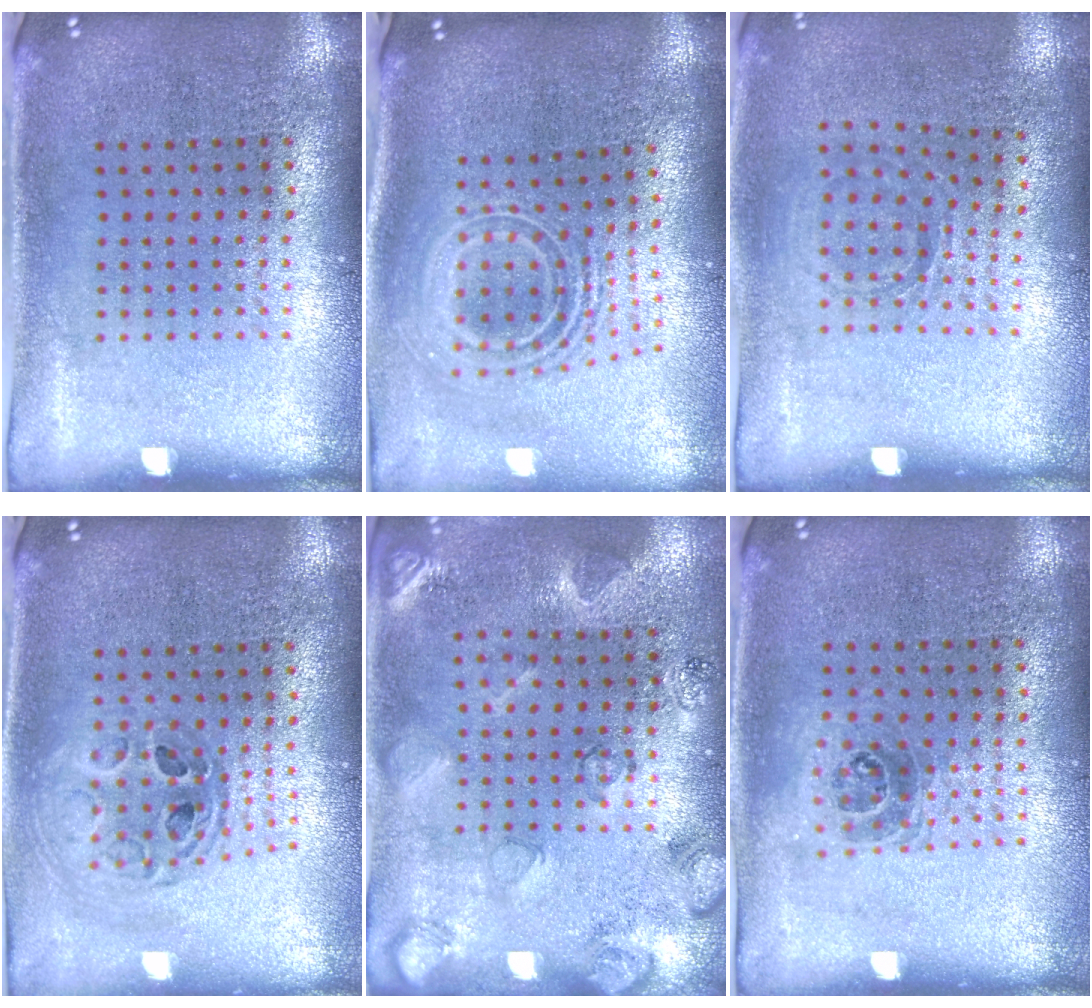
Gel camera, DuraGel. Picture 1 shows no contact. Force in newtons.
{"total": 2.5, "press": 1.8, "slide": 1.8}
{"total": 0.8, "press": 0.7, "slide": 0.3}
{"total": 0.8, "press": 0.8, "slide": 0.1}
{"total": 2.1, "press": 2.0, "slide": 0.8}
{"total": 1.1, "press": 0.9, "slide": 0.6}